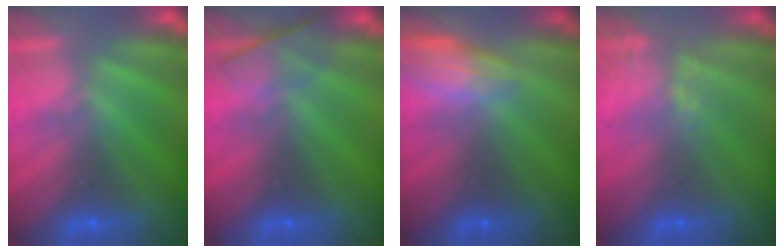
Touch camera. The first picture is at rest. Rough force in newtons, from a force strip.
{"total": 2.4}
{"total": 2.8}
{"total": 3.8}